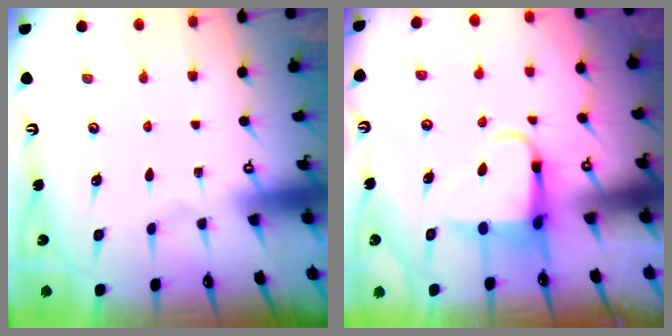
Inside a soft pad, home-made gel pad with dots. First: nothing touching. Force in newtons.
{"total": 5.2, "press": 5.1, "slide": 0.7}